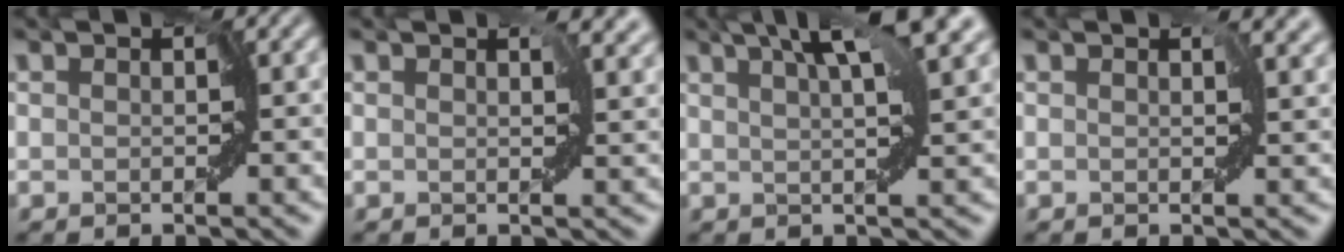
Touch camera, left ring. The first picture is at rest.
{"total": 2.3, "force": [1.2, 1.2, 1.5], "torque": [-0.017, 0.000, 0.018]}
{"total": 6.7, "force": [4.1, 0.9, 5.2], "torque": [-0.066, 0.027, 0.063]}
{"total": 2.2, "force": [1.1, 1.2, 1.5], "torque": [-0.015, 0.004, 0.016]}